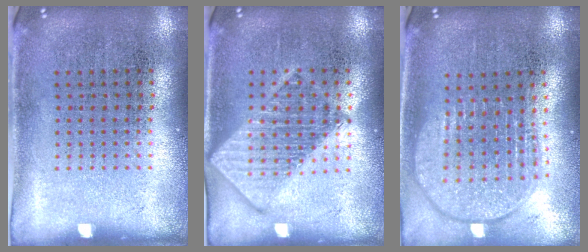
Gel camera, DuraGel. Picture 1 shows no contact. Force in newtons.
{"total": 2.4, "press": 2.4, "slide": 0.3}
{"total": 1.9, "press": 1.5, "slide": 1.1}